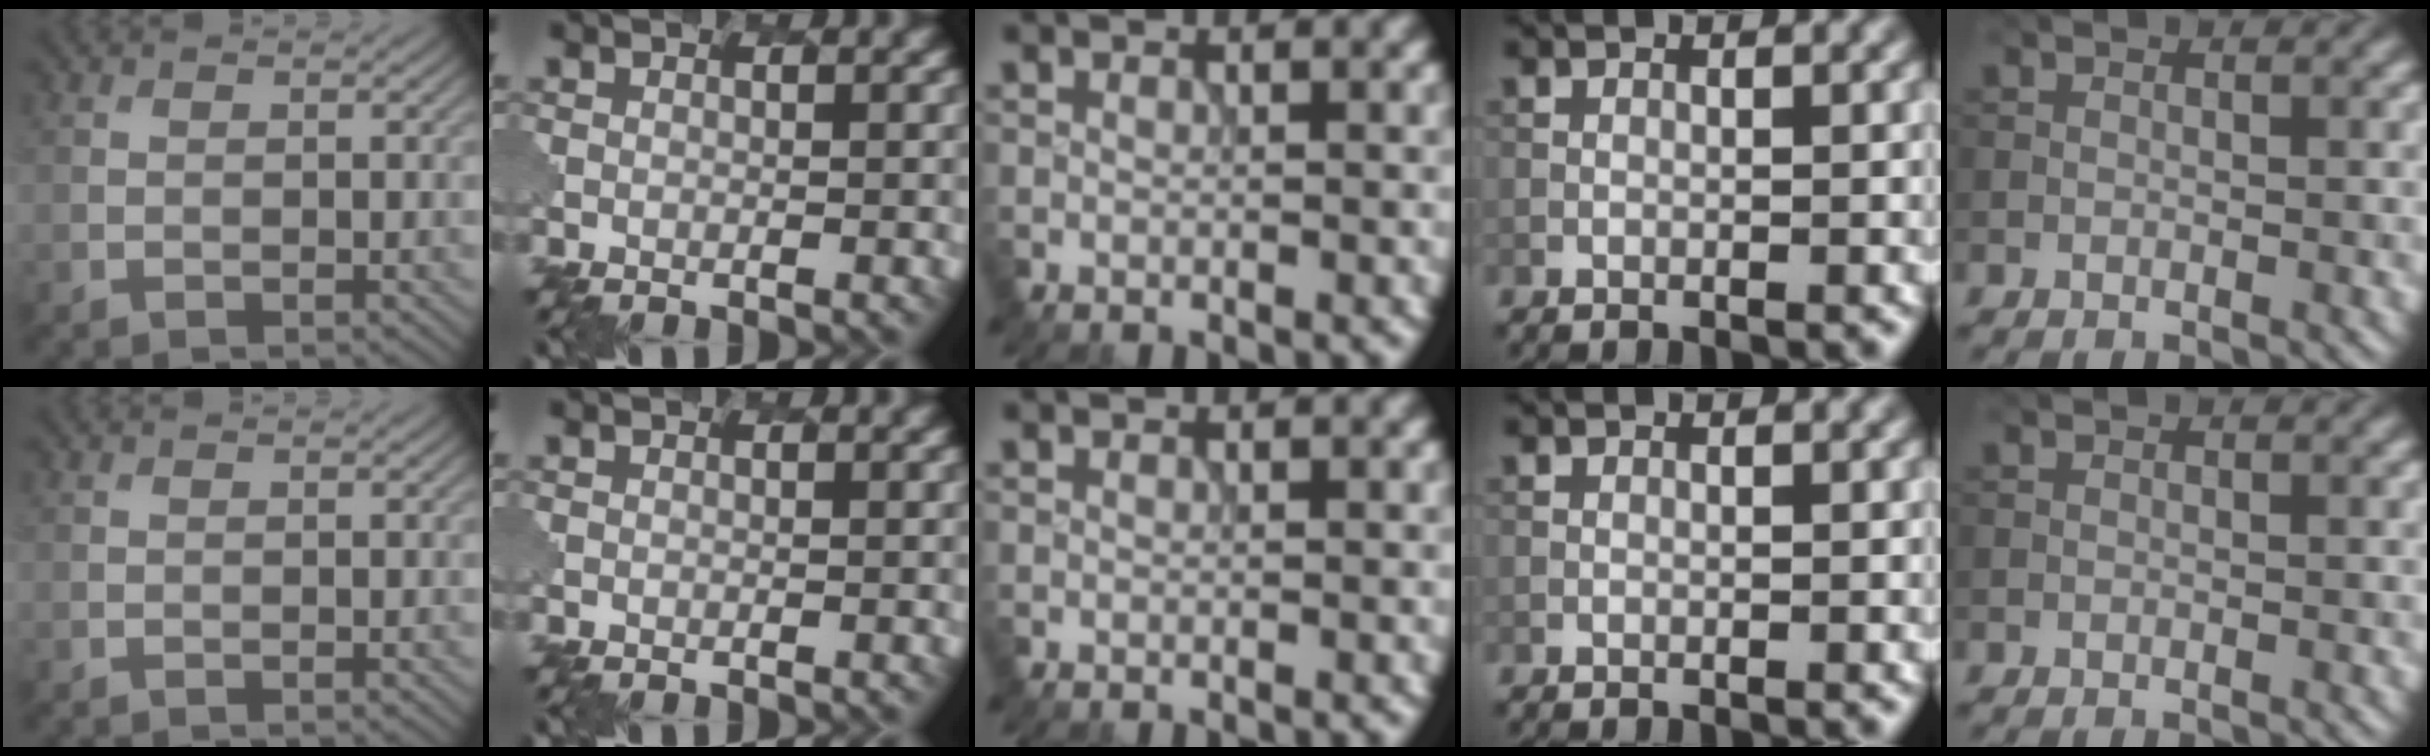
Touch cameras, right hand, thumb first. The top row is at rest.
{}